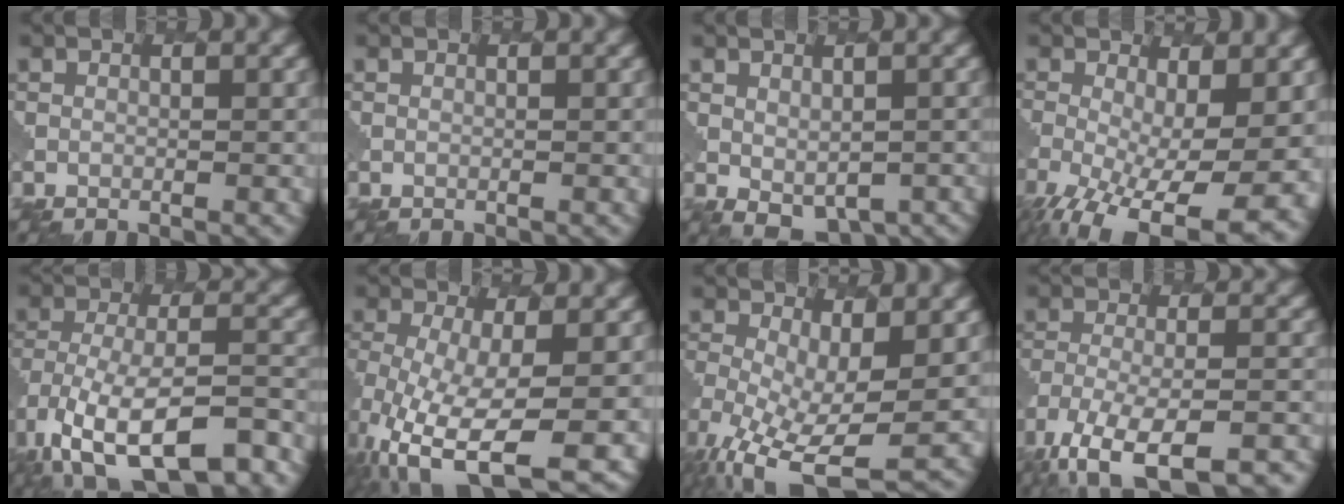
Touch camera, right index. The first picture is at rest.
{"total": 0.0}
{"total": 3.4, "force": [-0.2, 2.4, 2.4], "torque": [-0.038, -0.017, 0.008]}
{"total": 11.5, "force": [-3.9, 5.0, 9.6], "torque": [-0.179, -0.036, -0.052]}
{"total": 14.0, "force": [-8.8, 6.1, 9.0], "torque": [-0.179, -0.021, -0.125]}
{"total": 11.7, "force": [-4.5, 4.7, 9.7], "torque": [-0.194, -0.035, -0.067]}
{"total": 9.3, "force": [-3.0, 4.1, 7.8], "torque": [-0.163, -0.028, -0.047]}
{"total": 12.7, "force": [-9.7, 4.3, 7.0], "torque": [-0.134, -0.030, -0.139]}